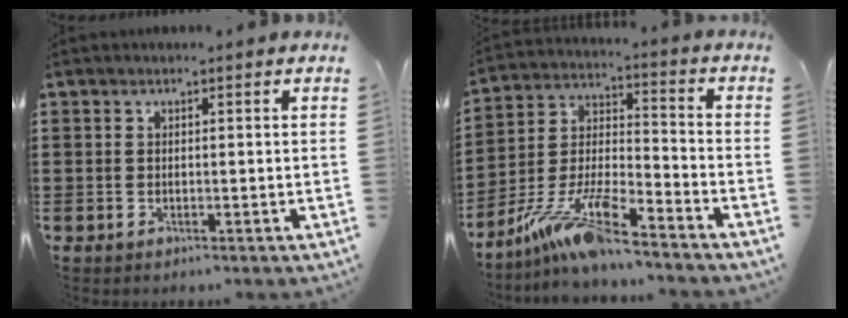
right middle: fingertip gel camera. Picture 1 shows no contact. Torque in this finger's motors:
{"motor_torque": [2.14, 0.00, 0.51, 0.21]}